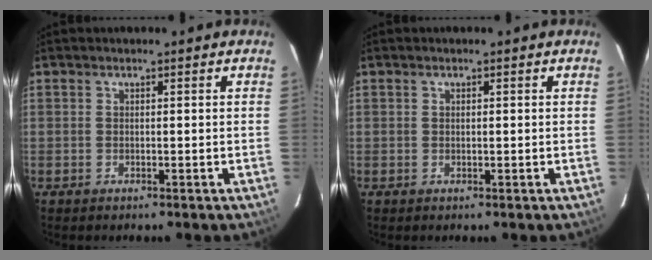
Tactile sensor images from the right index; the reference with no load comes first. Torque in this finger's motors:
{"motor_torque": [-0.38, -0.07, -0.04, -0.01]}